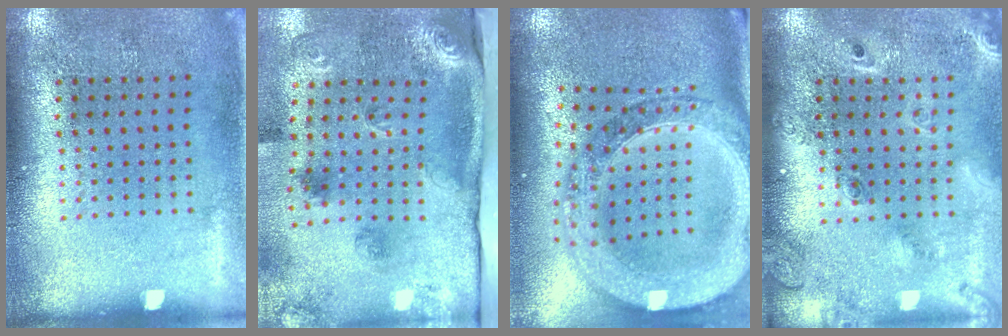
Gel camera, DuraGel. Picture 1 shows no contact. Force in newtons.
{"total": 3.0, "press": 2.0, "slide": 2.2}
{"total": 2.9, "press": 2.4, "slide": 1.5}
{"total": 2.3, "press": 1.8, "slide": 1.3}